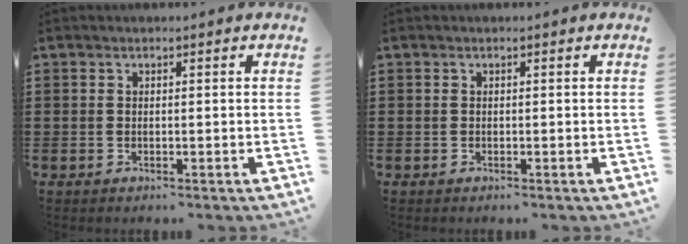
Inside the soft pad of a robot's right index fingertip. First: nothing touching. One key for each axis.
{"total": 0.0}